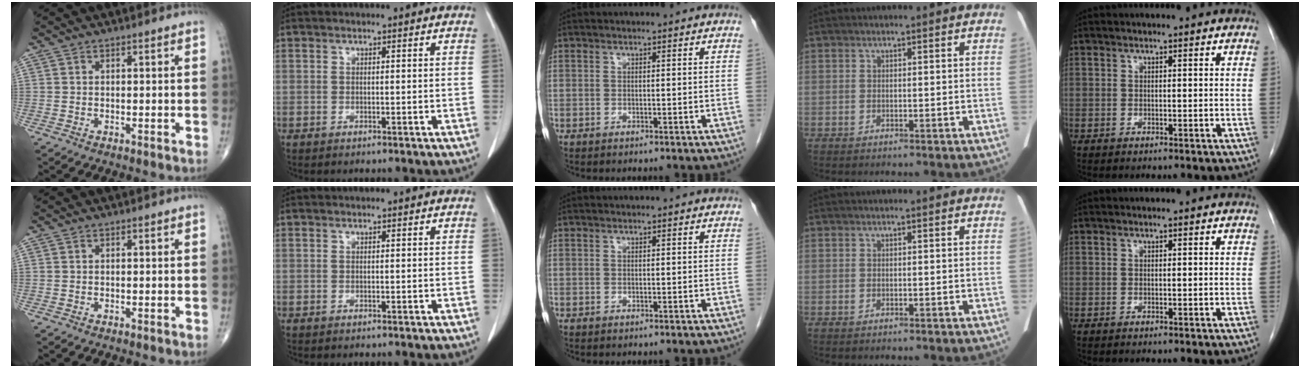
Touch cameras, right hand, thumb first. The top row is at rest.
{}